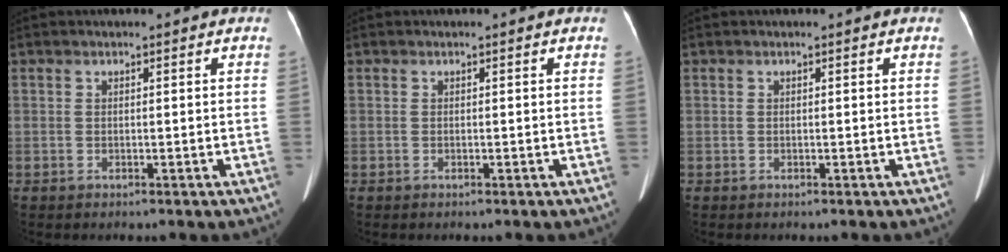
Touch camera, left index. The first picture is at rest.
{"total": 0.0}
{"total": 0.0}